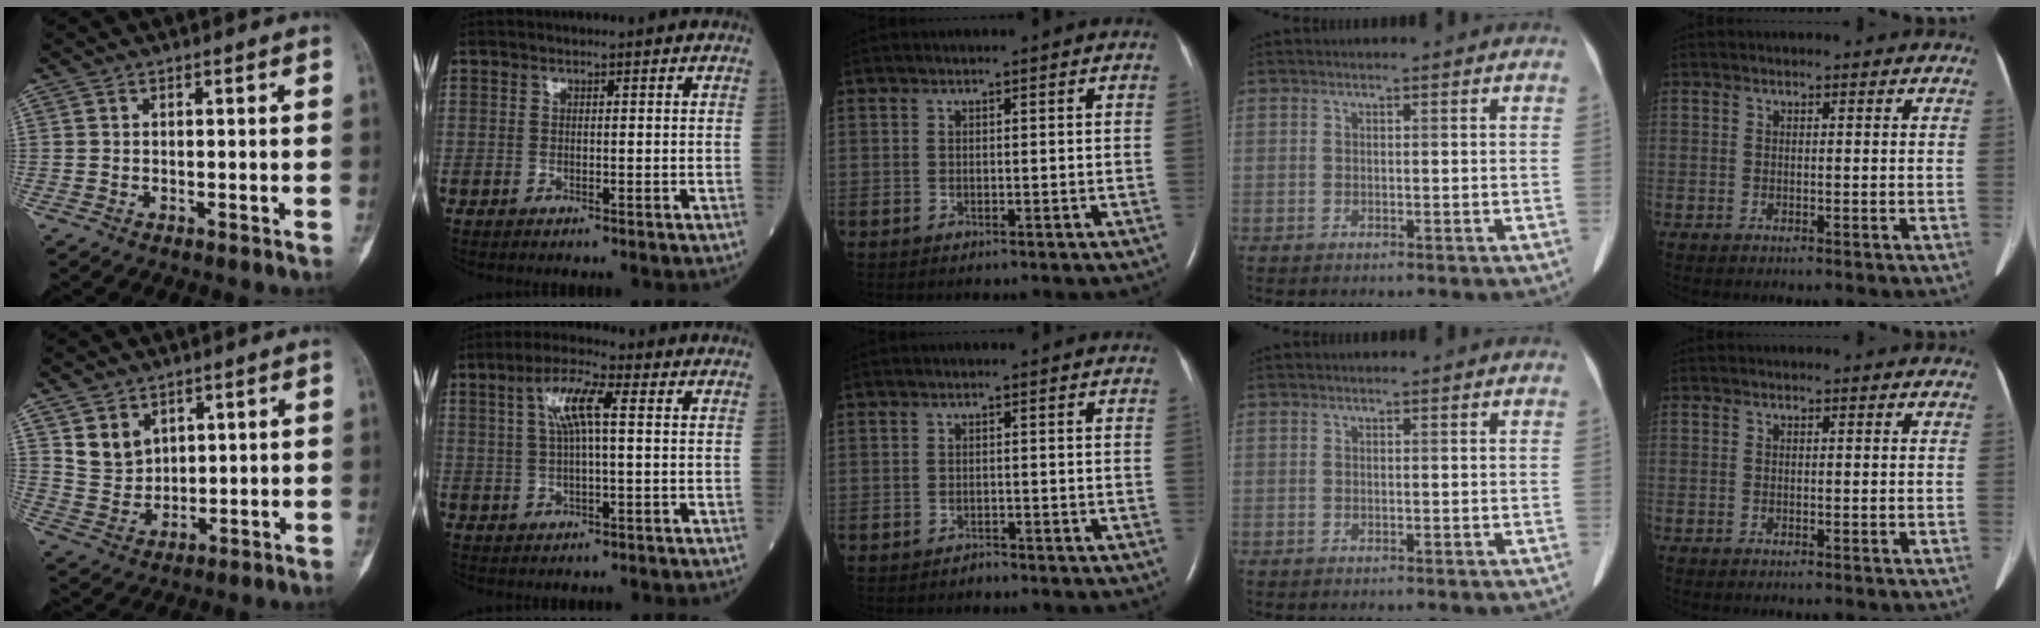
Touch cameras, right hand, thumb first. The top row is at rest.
{"thumb": {"total": 6.2, "force": [3.3, 4.7, 2.3], "torque": [-0.022, -0.026, 0.076]}, "index": {"total": 6.9, "force": [1.7, 1.1, 6.5], "torque": [-0.130, 0.017, 0.030]}, "middle": {"total": 0.9, "force": [-0.8, 0.3, 0.0], "torque": [-0.001, 0.000, -0.015]}}